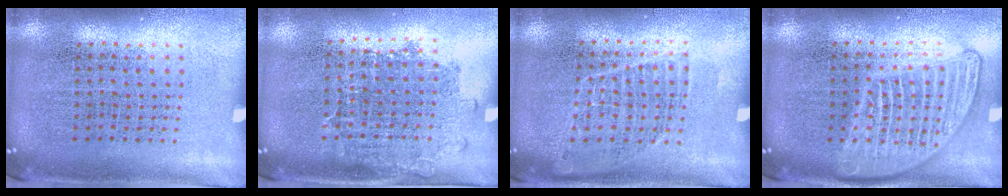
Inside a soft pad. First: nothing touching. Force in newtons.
{"total": 1.2, "press": 0.9, "slide": 0.8}
{"total": 0.9, "press": 0.8, "slide": 0.2}
{"total": 2.8, "press": 2.8, "slide": 0.3}